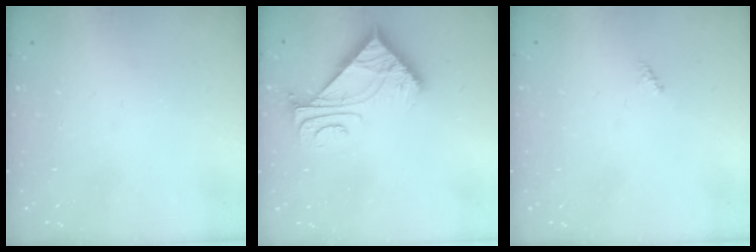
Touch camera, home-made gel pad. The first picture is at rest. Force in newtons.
{"total": 6.1, "press": 6.1, "slide": 0.7}
{"total": 0.0}